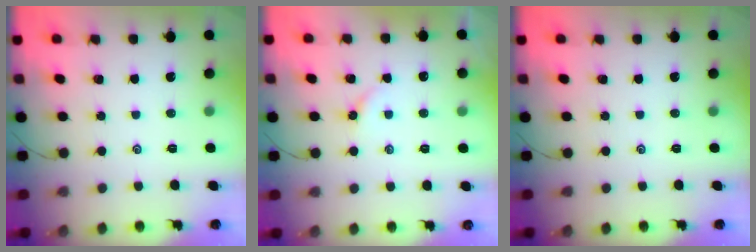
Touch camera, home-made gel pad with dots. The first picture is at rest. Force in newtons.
{"total": 3.5, "press": 3.4, "slide": 0.4}
{"total": 0.0}